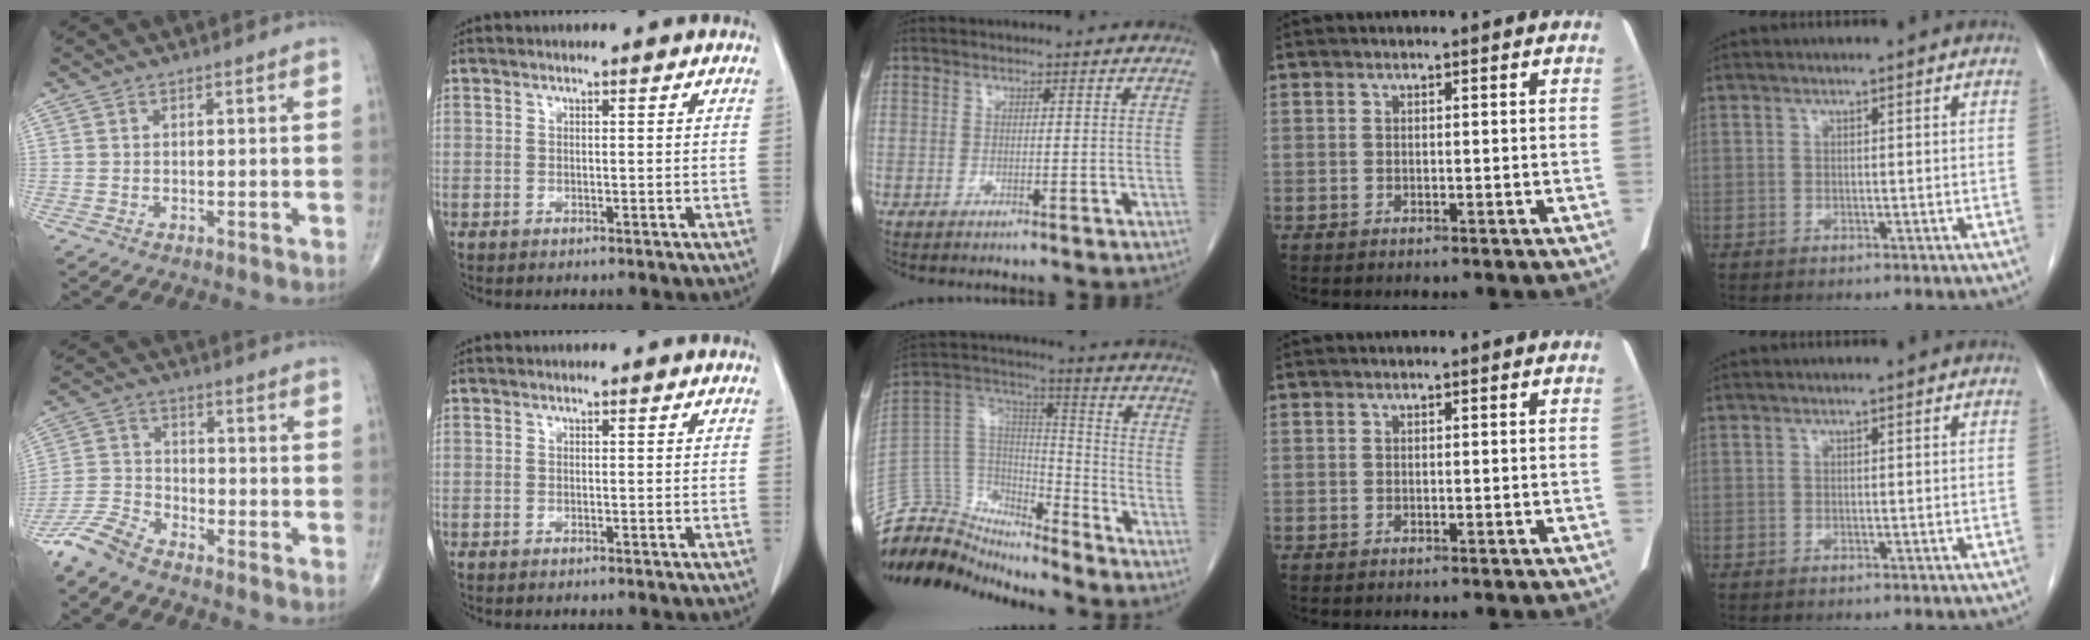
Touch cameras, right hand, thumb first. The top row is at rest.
{"thumb": {"total": 6.6, "force": [-5.9, 1.7, 2.5], "torque": [-0.059, 0.021, -0.131]}, "middle": {"total": 13.8, "force": [-13.4, 3.2, 0.3], "torque": [-0.009, 0.080, -0.248]}}